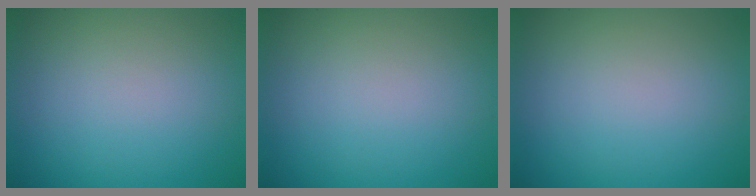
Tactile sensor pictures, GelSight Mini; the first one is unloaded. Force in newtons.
{"total": 0.0}
{"total": 0.0}